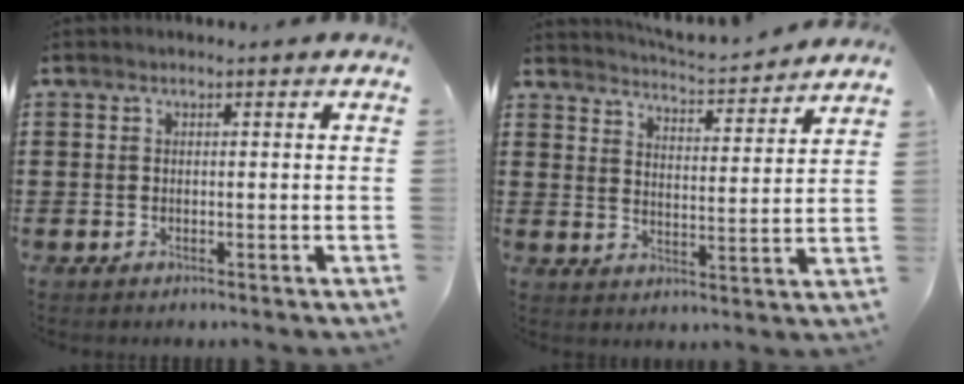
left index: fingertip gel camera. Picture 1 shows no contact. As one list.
[{"total": 4.0, "force": [4.0, -0.4, 0.4], "torque": [-0.029, -0.035, 0.064]}]